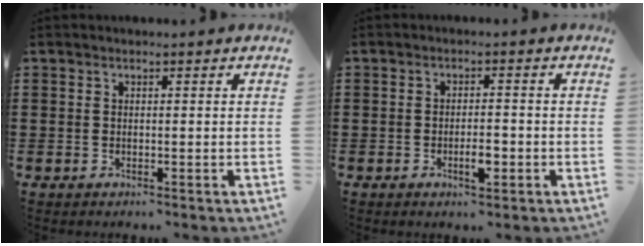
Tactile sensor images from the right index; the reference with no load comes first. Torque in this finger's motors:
{"motor_torque": [0.04, 0.08, 0.11, 0.02]}